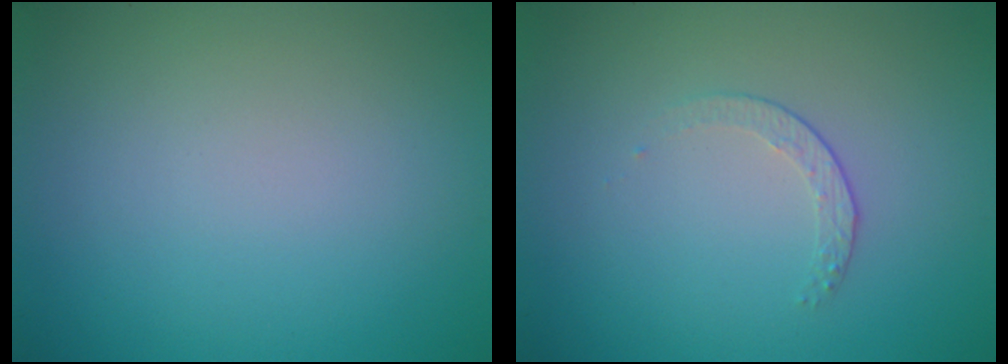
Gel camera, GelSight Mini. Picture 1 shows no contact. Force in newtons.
{"total": 1.4, "press": 0.7, "slide": 1.2}